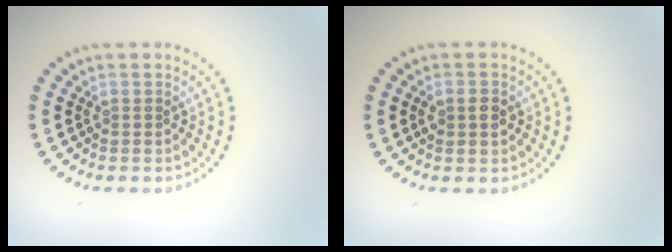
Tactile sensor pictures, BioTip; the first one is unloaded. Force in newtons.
{"total": 2.3, "press": 2.3, "slide": 0.1}